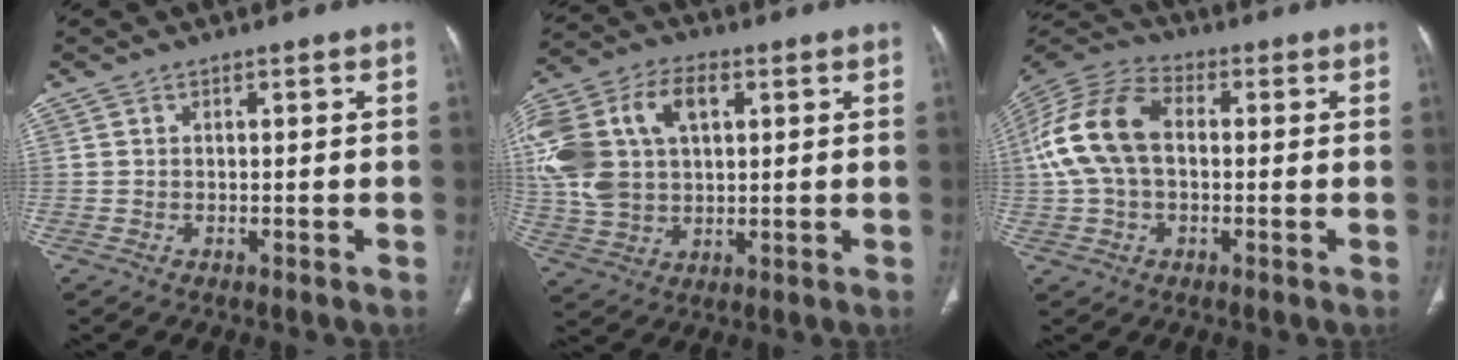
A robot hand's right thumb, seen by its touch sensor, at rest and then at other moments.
{"total": 20.1, "force": [4.6, 13.1, 14.5], "torque": [-0.316, 0.016, 0.085]}
{"total": 14.9, "force": [0.9, 9.6, 11.3], "torque": [-0.235, 0.036, 0.009]}